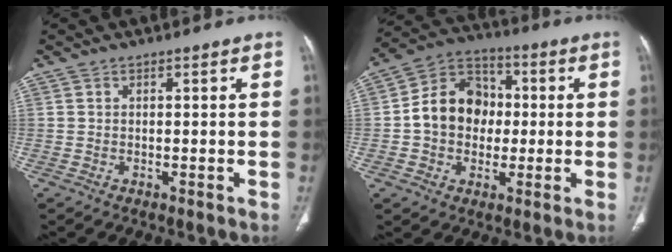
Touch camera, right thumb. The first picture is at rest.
{"total": 12.9, "force": [-0.2, 10.5, 7.4], "torque": [-0.090, 0.031, -0.011]}